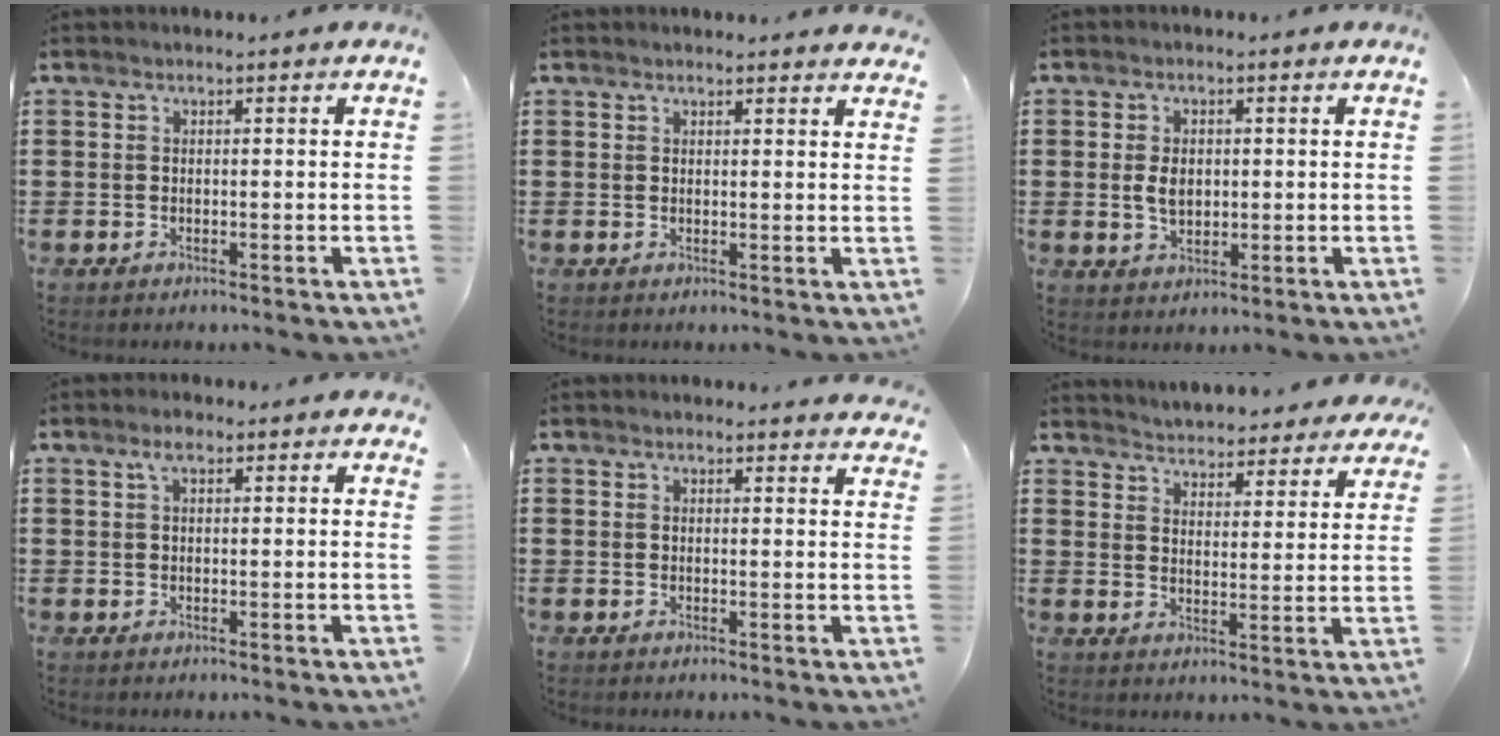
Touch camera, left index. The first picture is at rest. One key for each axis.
{"total": 1.6, "fx": 1.5, "fy": 0.1, "fz": 0.4, "tx": -0.010, "ty": 0.001, "tz": 0.029}
{"total": 3.7, "fx": 0.3, "fy": 2.4, "fz": 2.8, "tx": -0.058, "ty": 0.001, "tz": 0.001}
{"total": 3.0, "fx": 1.9, "fy": 1.0, "fz": 2.1, "tx": -0.044, "ty": 0.005, "tz": 0.034}
{"total": 2.0, "fx": 1.9, "fy": 0.1, "fz": 0.3, "tx": -0.002, "ty": -0.006, "tz": 0.035}
{"total": 4.3, "fx": 4.3, "fy": -0.2, "fz": -0.2, "tx": -0.021, "ty": -0.035, "tz": 0.073}